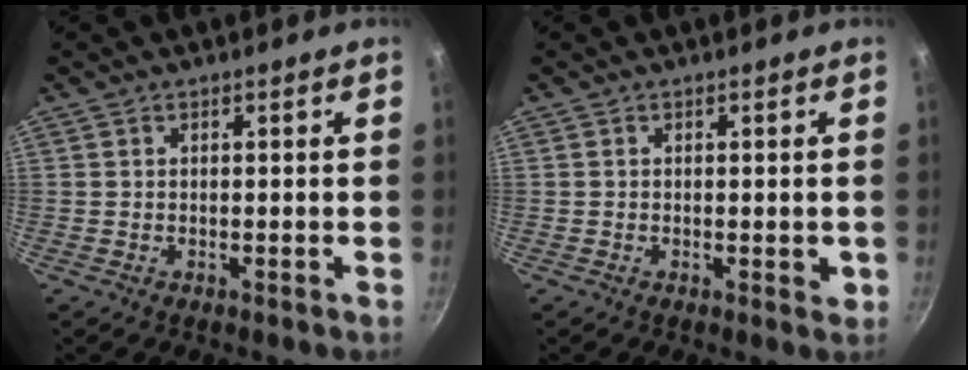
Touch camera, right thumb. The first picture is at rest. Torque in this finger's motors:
{"motor_torque": [0.39, 0.16, 0.47, -0.28, 0.00]}